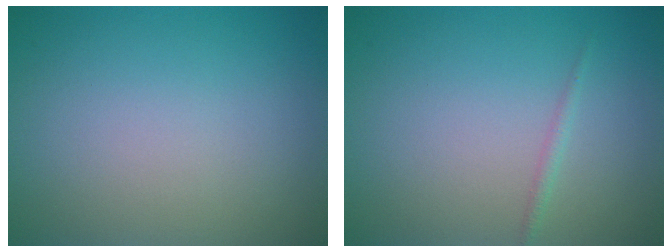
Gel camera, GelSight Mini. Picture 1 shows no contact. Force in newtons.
{"total": 0.7, "press": 0.7, "slide": 0.0}